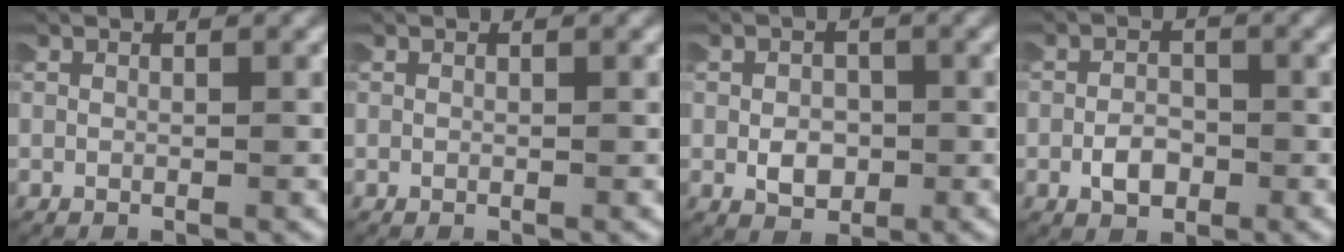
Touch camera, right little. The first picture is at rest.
{"total": 0.0}
{"total": 2.1, "force": [-0.6, 1.6, 1.2], "torque": [-0.017, -0.003, -0.009]}
{"total": 1.8, "force": [-0.9, 1.1, 1.1], "torque": [-0.020, -0.003, -0.015]}